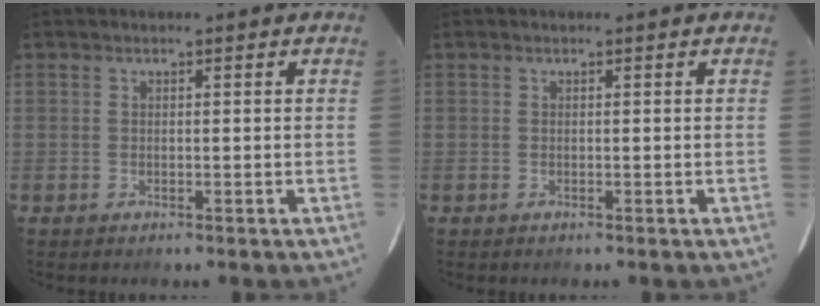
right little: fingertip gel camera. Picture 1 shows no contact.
{"total": 0.0}